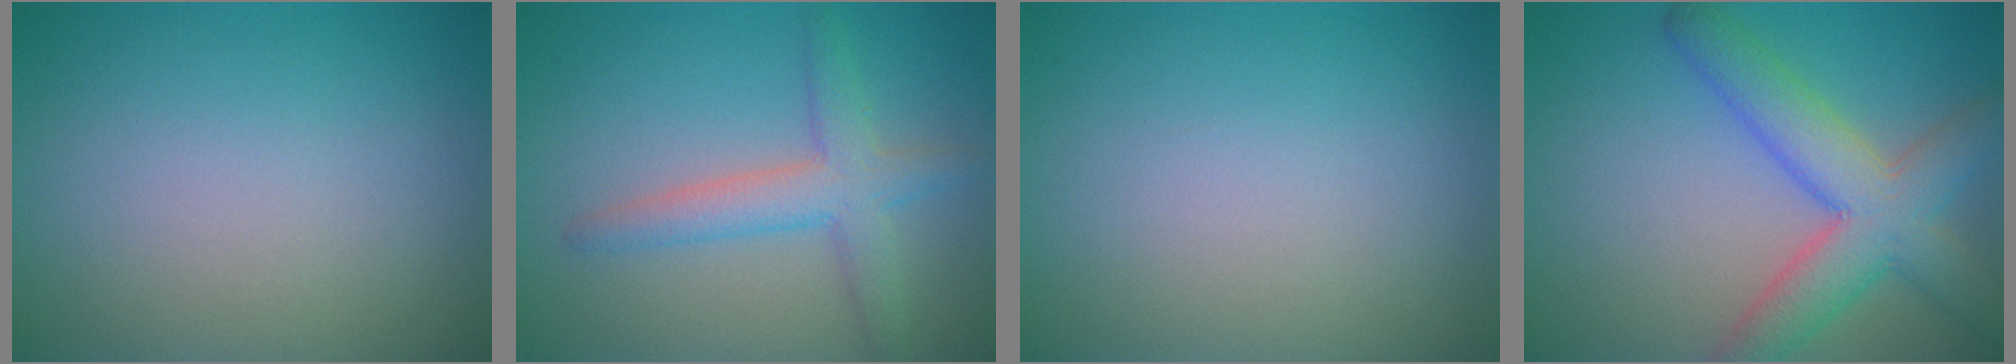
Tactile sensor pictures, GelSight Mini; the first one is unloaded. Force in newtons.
{"total": 3.9, "press": 3.9, "slide": 0.1}
{"total": 0.0}
{"total": 6.8, "press": 6.8, "slide": 0.3}